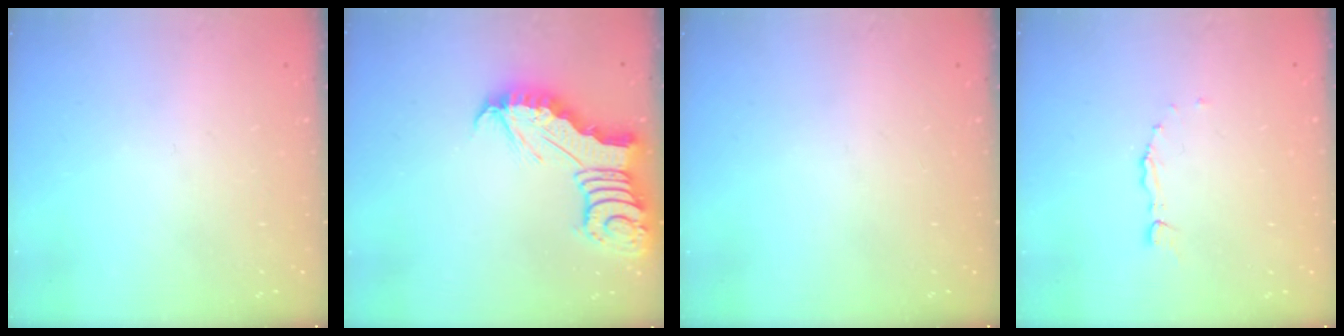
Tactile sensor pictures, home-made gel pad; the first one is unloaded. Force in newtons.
{"total": 6.4, "press": 6.4, "slide": 1.0}
{"total": 0.0}
{"total": 1.7, "press": 1.7, "slide": 0.4}